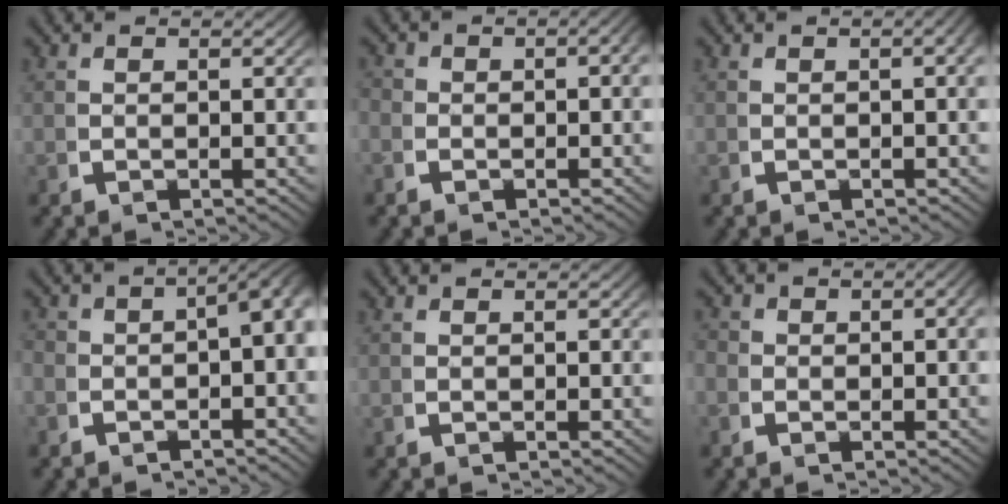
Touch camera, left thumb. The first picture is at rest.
{"total": 1.9, "force": [-0.6, 1.4, 1.1], "torque": [-0.012, -0.003, -0.019]}
{"total": 1.4, "force": [-0.2, 0.5, 1.3], "torque": [-0.017, 0.006, -0.004]}
{"total": 4.1, "force": [-0.9, 2.4, 3.2], "torque": [-0.039, -0.004, -0.019]}
{"total": 0.0}
{"total": 1.6, "force": [-0.6, 1.2, 0.7], "torque": [-0.007, -0.003, -0.019]}